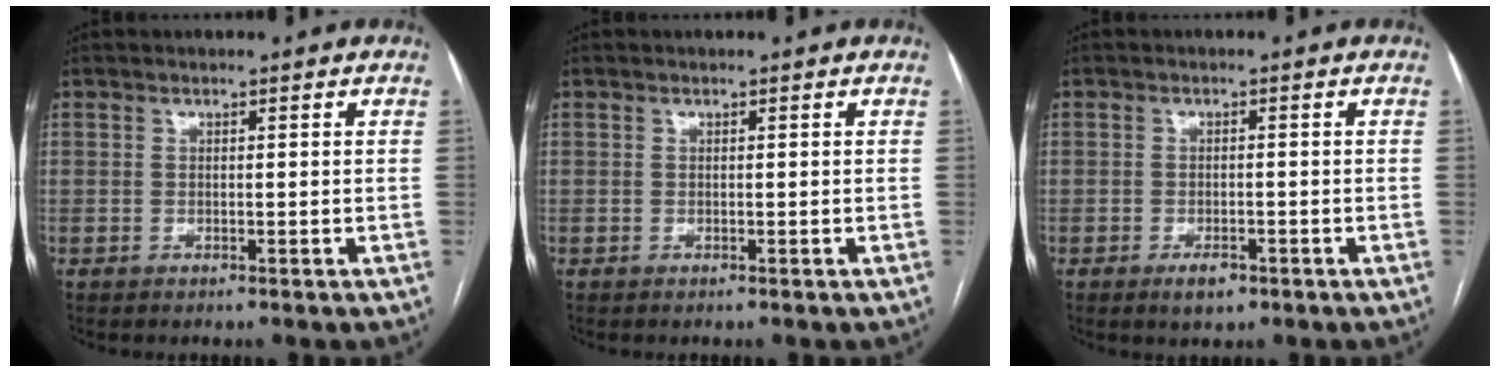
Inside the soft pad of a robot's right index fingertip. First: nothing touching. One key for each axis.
{"total": 0.0}
{"total": 2.6, "fx": -1.6, "fy": 1.3, "fz": 1.6, "tx": -0.025, "ty": 0.000, "tz": -0.019}